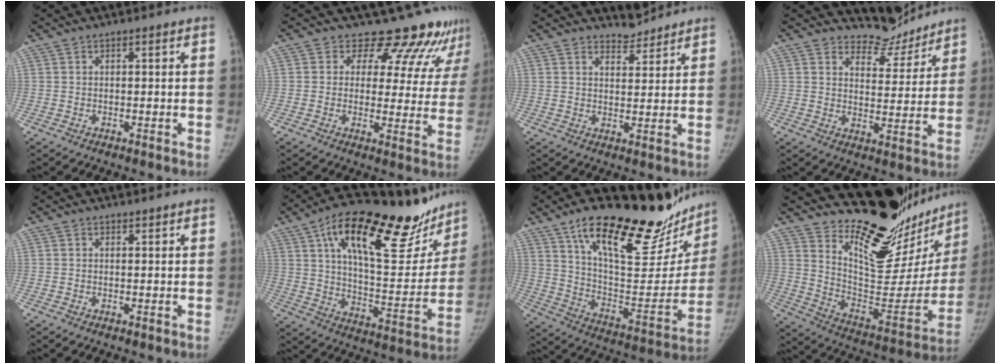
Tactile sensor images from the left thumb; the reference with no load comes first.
{"total": 14.5, "force": [13.0, 6.0, 2.2], "torque": [0.036, -0.083, 0.127]}
{"total": 3.6, "force": [3.4, 0.9, -0.5], "torque": [0.024, -0.033, 0.056]}
{"total": 7.5, "force": [7.2, 2.2, -0.7], "torque": [0.039, -0.071, 0.114]}
{"total": 0.0}
{"total": 30.6, "force": [18.8, 11.5, 21.1], "torque": [-0.274, -0.042, 0.289]}
{"total": 31.9, "force": [22.4, 11.3, 19.8], "torque": [-0.257, -0.084, 0.341]}
{"total": 28.2, "force": [23.9, 8.8, 12.0], "torque": [-0.132, -0.189, 0.340]}